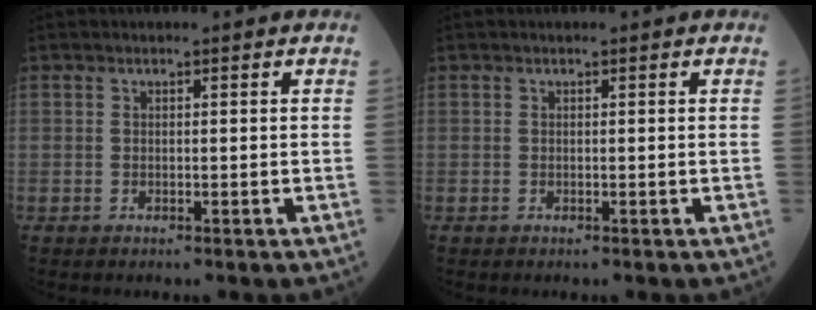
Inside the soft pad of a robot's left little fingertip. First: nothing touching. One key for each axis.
{"total": 0.0}